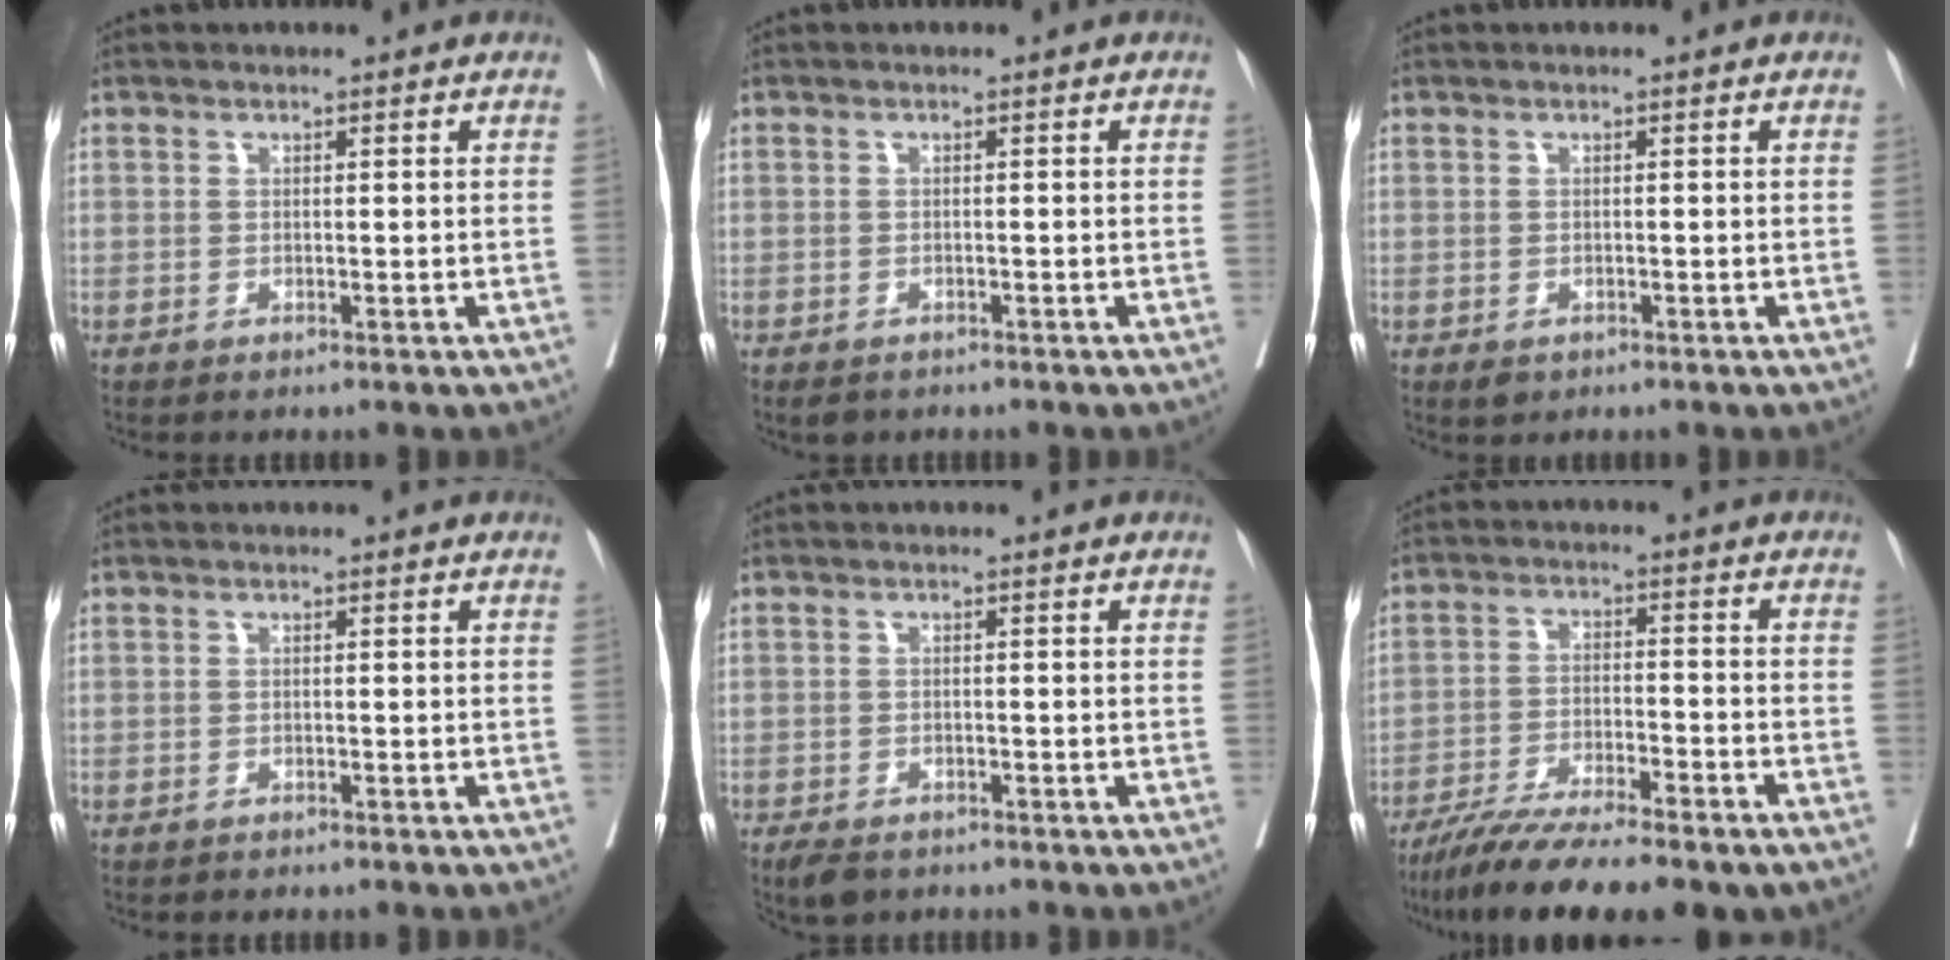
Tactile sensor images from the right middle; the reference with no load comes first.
{"total": 2.8, "force": [-2.3, 1.4, 1.0], "torque": [-0.013, -0.004, -0.030]}
{"total": 1.3, "force": [-0.7, 0.9, 0.6], "torque": [-0.010, 0.000, -0.004]}
{"total": 1.0, "force": [-0.9, 0.4, 0.2], "torque": [-0.009, 0.000, -0.014]}
{"total": 4.1, "force": [-3.3, 1.8, 1.8], "torque": [-0.028, -0.006, -0.047]}
{"total": 14.1, "force": [-11.6, 1.8, 7.9], "torque": [-0.130, -0.026, -0.185]}